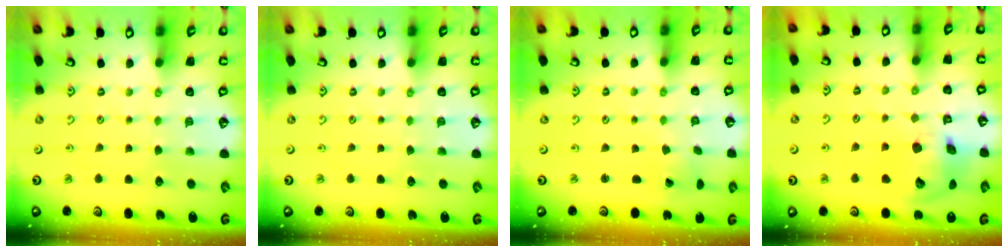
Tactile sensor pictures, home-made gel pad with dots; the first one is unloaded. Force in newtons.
{"total": 0.0}
{"total": 0.8, "press": 0.8, "slide": 0.0}
{"total": 16.3, "press": 16.1, "slide": 2.7}